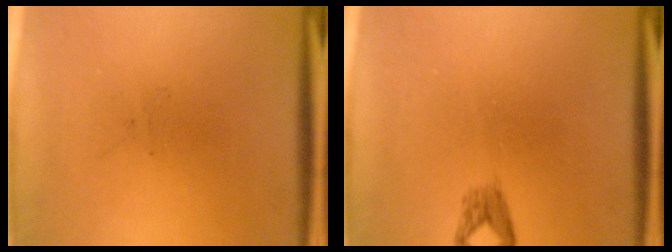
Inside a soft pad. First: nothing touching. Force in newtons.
{"total": 1.4}